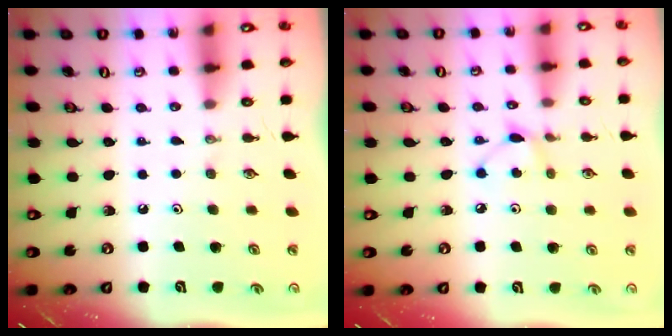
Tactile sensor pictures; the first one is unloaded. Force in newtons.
{"total": 5.2, "press": 5.2, "slide": 0.6}